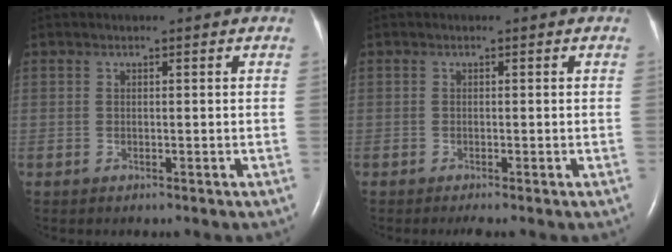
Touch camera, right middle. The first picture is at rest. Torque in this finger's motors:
{"motor_torque": [0.10, -0.10, 0.00, 0.02]}